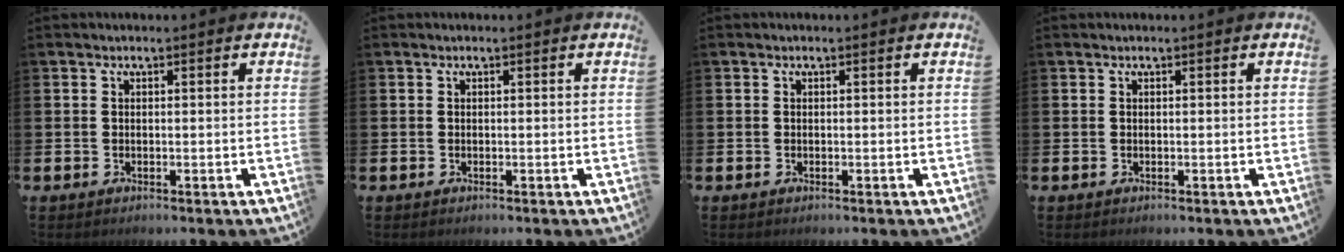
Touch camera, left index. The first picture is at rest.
{"total": 0.0}
{"total": 0.0}
{"total": 0.0}